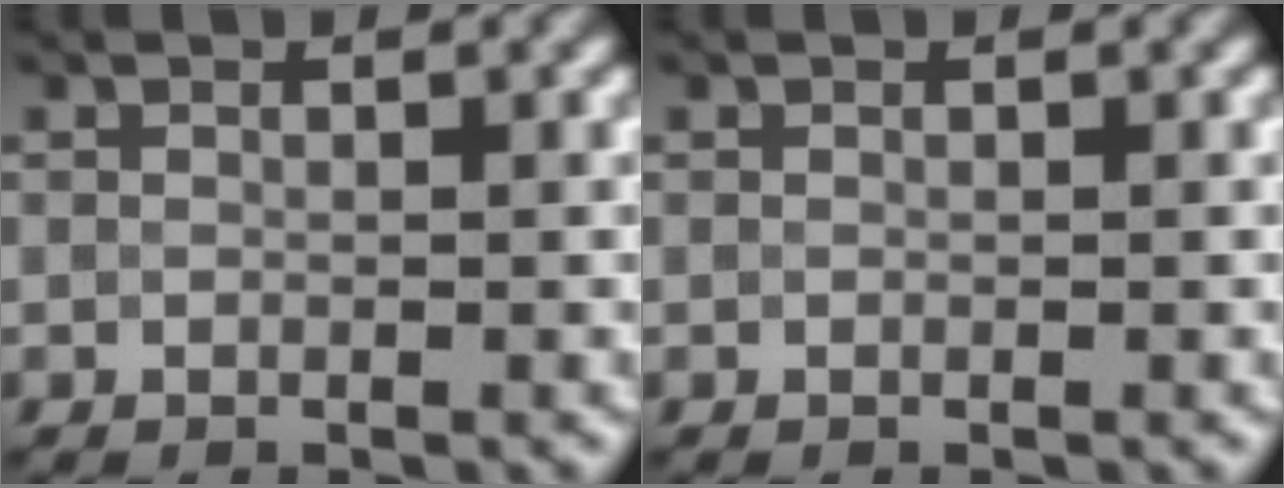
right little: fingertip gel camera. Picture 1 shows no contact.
{"total": 0.0}